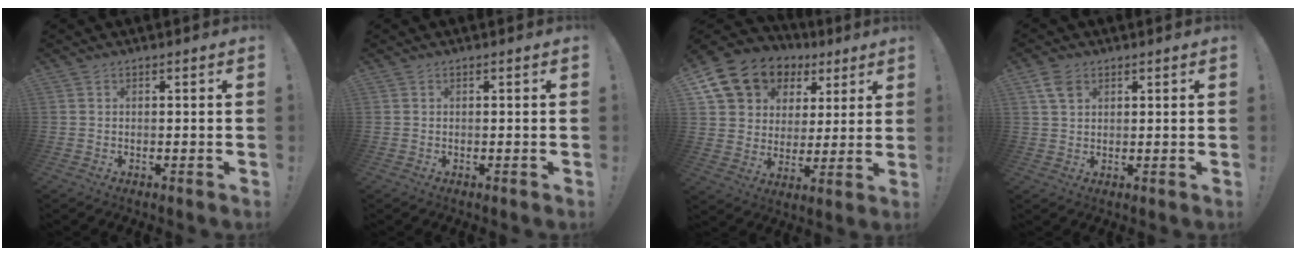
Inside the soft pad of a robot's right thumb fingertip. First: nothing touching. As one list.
[{"total": 0.0}, {"total": 14.2, "force": [8.3, 10.4, 4.8], "torque": [-0.081, -0.051, 0.170]}, {"total": 5.1, "force": [2.6, 3.4, 2.8], "torque": [-0.043, -0.005, 0.051]}]